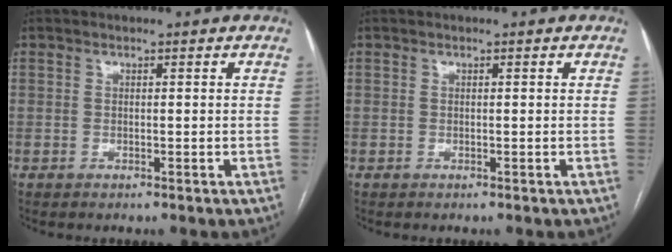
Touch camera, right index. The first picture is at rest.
{"total": 0.0}